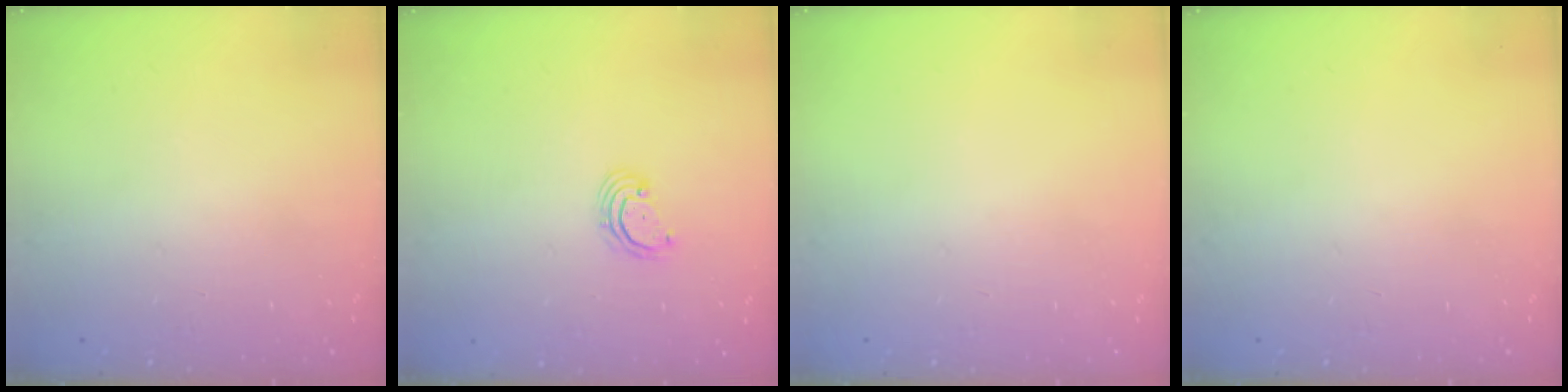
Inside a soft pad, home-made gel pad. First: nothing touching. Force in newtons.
{"total": 2.7, "press": 2.6, "slide": 0.6}
{"total": 0.0}
{"total": 0.0}